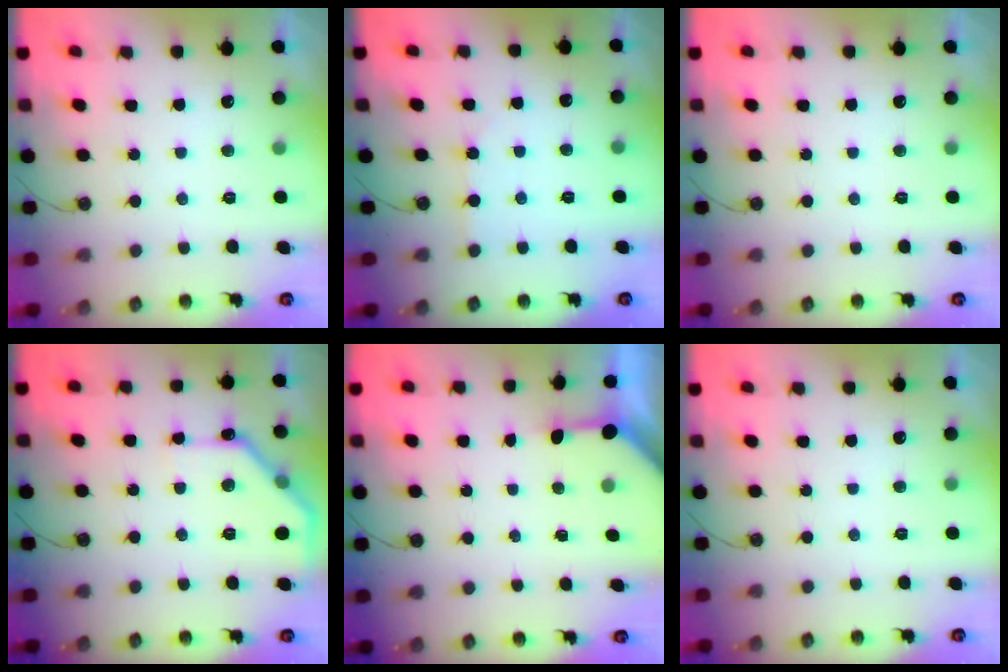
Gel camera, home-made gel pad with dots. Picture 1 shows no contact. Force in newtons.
{"total": 2.2, "press": 2.2, "slide": 0.4}
{"total": 0.0}
{"total": 10.0, "press": 10.0, "slide": 0.2}
{"total": 3.2, "press": 3.2, "slide": 0.3}
{"total": 0.0}